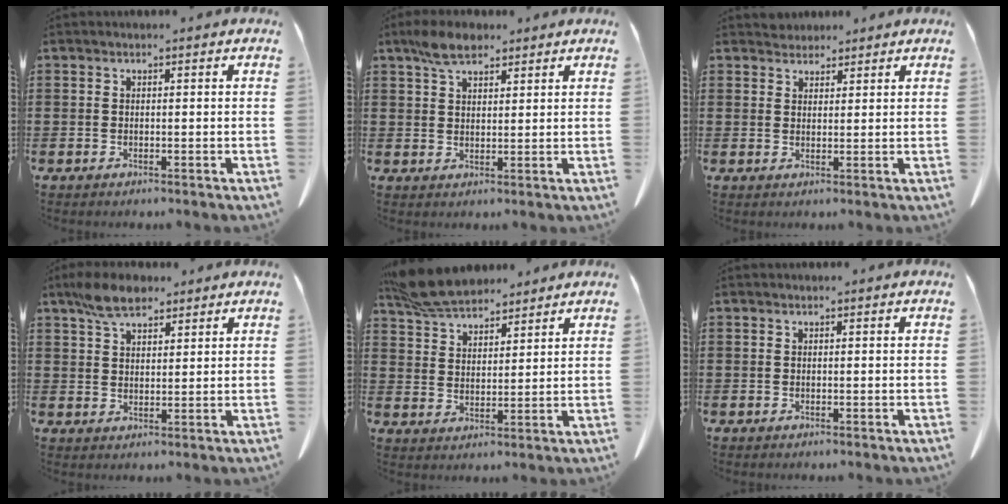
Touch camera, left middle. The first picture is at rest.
{"total": 5.0, "force": [3.6, 2.1, 2.7], "torque": [-0.063, 0.004, 0.069]}
{"total": 2.3, "force": [2.2, 0.7, -0.1], "torque": [-0.004, -0.002, 0.046]}
{"total": 6.3, "force": [4.6, 2.7, 3.3], "torque": [-0.079, 0.002, 0.088]}
{"total": 7.9, "force": [7.1, 2.1, 2.7], "torque": [-0.079, -0.015, 0.137]}
{"total": 0.0}